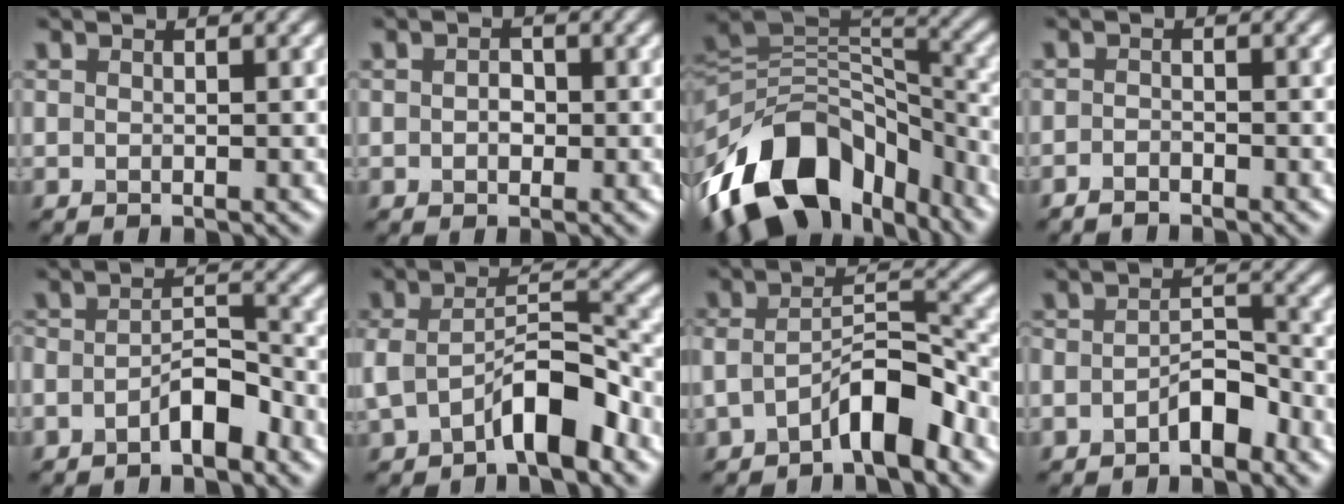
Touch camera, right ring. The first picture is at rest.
{"total": 1.3, "force": [-0.1, 1.0, 0.9], "torque": [-0.012, -0.002, -0.006]}
{"total": 14.4, "force": [-8.1, 9.0, 7.8], "torque": [-0.153, 0.011, -0.140]}
{"total": 1.4, "force": [-1.3, 0.3, 0.5], "torque": [-0.007, 0.000, -0.027]}
{"total": 3.6, "force": [-2.4, 1.3, 2.4], "torque": [-0.037, 0.015, -0.046]}
{"total": 6.2, "force": [-3.2, 2.5, 4.7], "torque": [-0.084, 0.014, -0.057]}
{"total": 5.6, "force": [-3.5, 1.9, 4.0], "torque": [-0.070, 0.014, -0.065]}
{"total": 3.2, "force": [-2.1, 1.3, 2.1], "torque": [-0.031, 0.014, -0.041]}